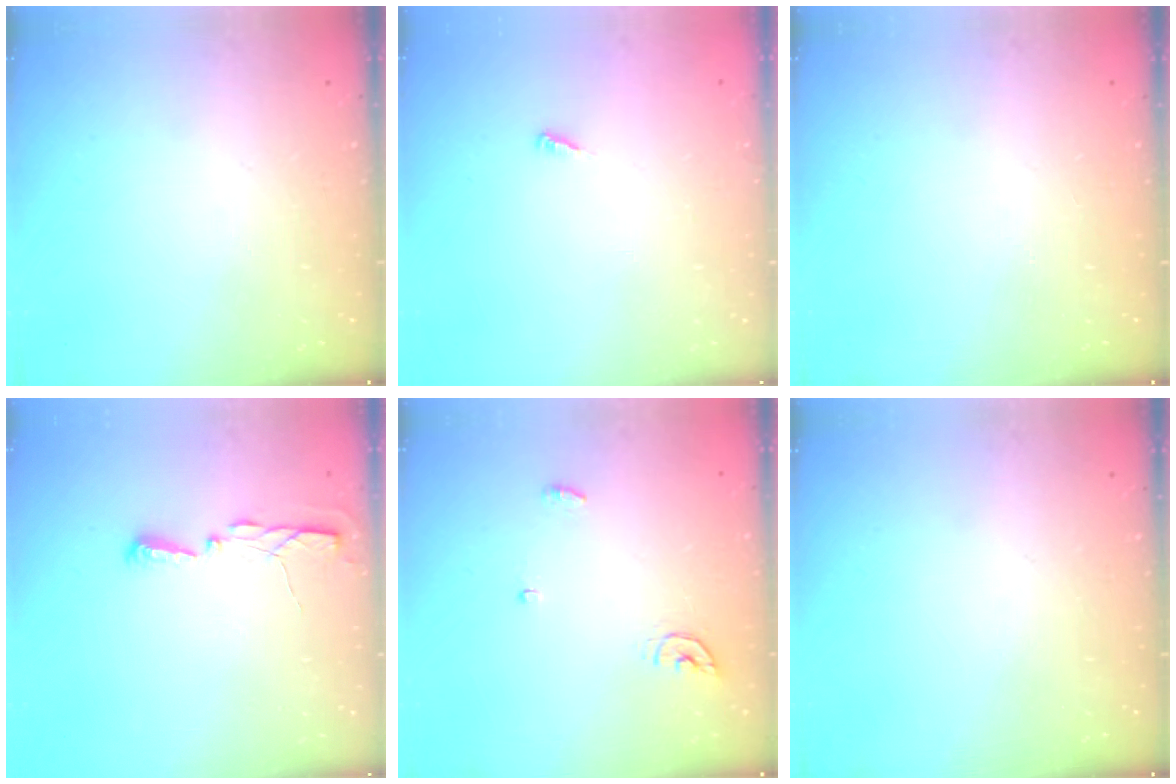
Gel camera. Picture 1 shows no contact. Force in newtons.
{"total": 2.5, "press": 2.5, "slide": 0.1}
{"total": 0.0}
{"total": 3.9, "press": 3.9, "slide": 0.4}
{"total": 4.5, "press": 4.5, "slide": 0.3}
{"total": 0.0}